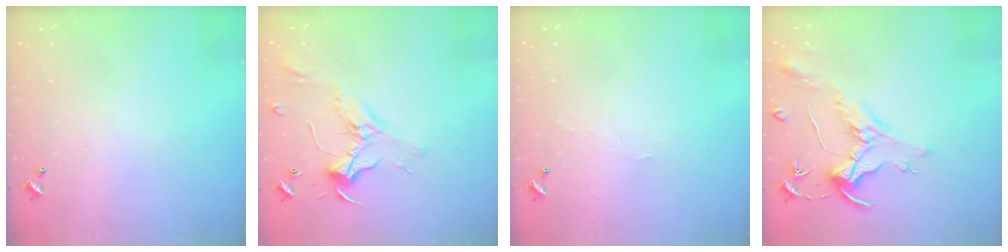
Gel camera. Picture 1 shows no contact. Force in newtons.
{"total": 2.4, "press": 2.3, "slide": 0.8}
{"total": 1.2, "press": 1.1, "slide": 0.3}
{"total": 1.6, "press": 1.4, "slide": 0.7}